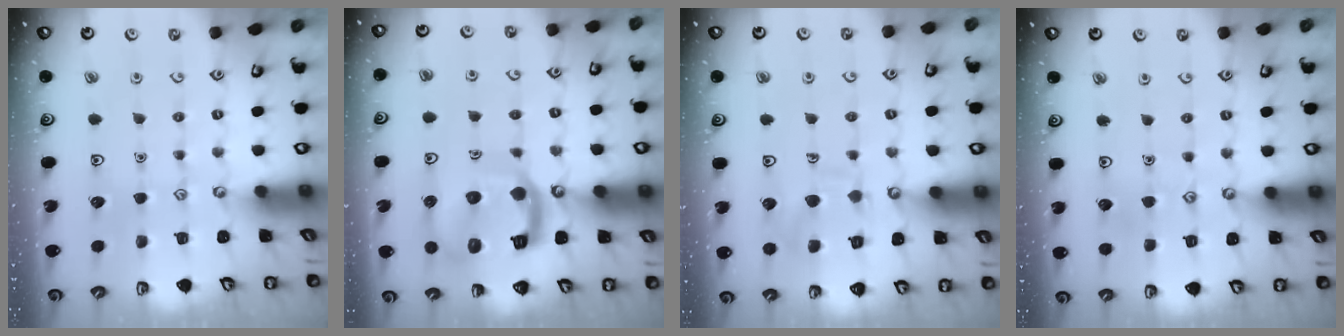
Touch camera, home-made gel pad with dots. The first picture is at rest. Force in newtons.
{"total": 16.4, "press": 16.3, "slide": 2.0}
{"total": 9.9, "press": 9.9, "slide": 0.7}
{"total": 4.5, "press": 4.4, "slide": 0.4}